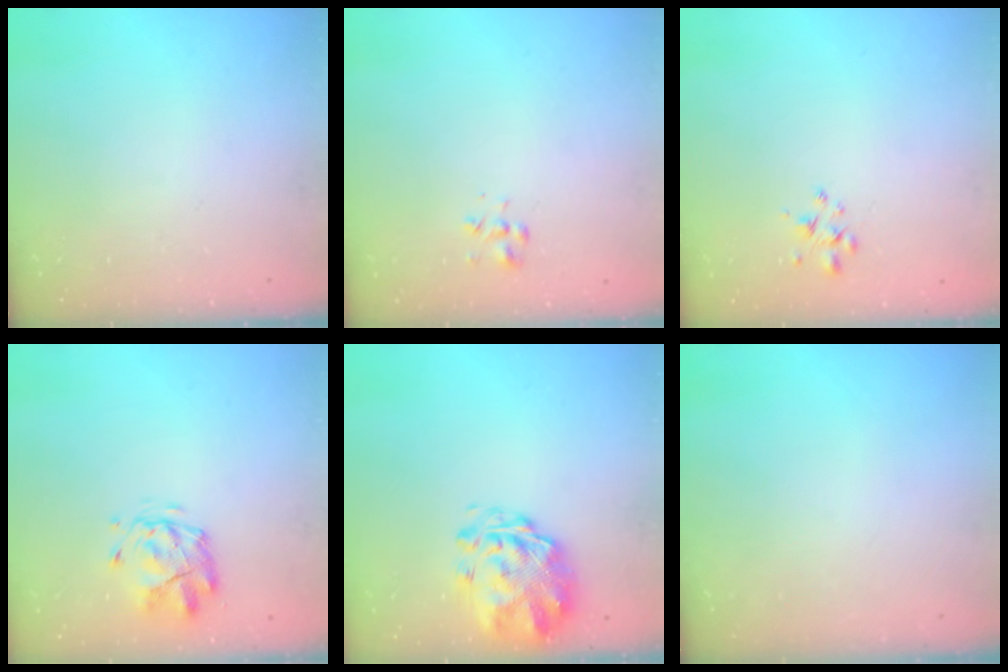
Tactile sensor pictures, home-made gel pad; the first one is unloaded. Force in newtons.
{"total": 2.3, "press": 2.2, "slide": 0.7}
{"total": 2.6, "press": 2.5, "slide": 0.7}
{"total": 2.7, "press": 2.4, "slide": 1.2}
{"total": 3.3, "press": 2.9, "slide": 1.7}
{"total": 0.0}